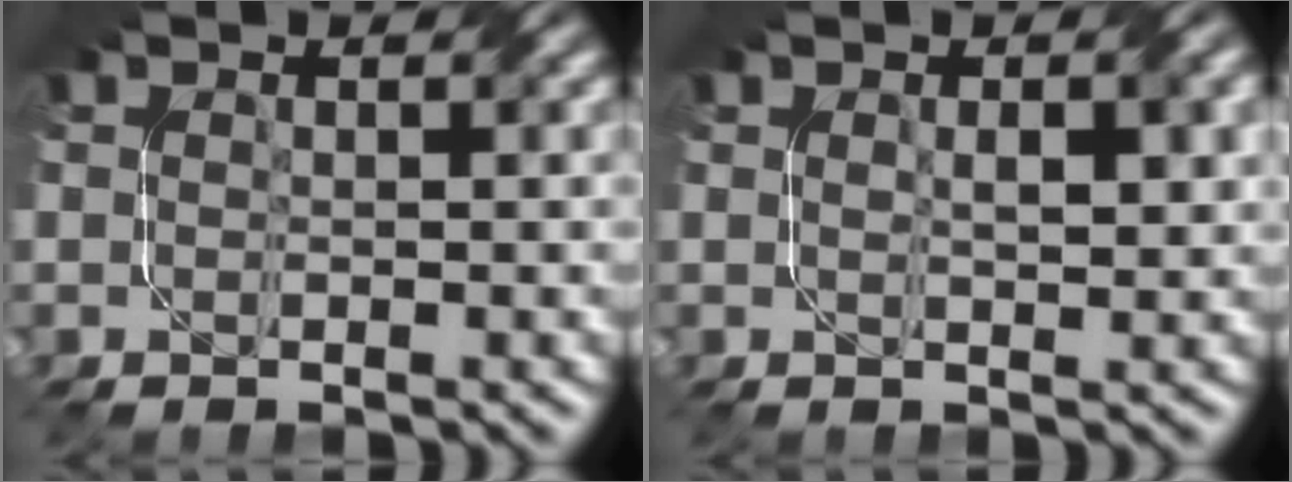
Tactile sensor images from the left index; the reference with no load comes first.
{"total": 2.3, "force": [0.6, 0.6, 2.1], "torque": [-0.035, 0.003, 0.012]}